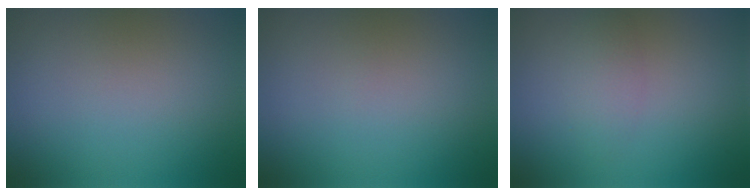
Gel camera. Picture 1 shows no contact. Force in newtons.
{"total": 0.0}
{"total": 1.8, "press": 1.8, "slide": 0.1}